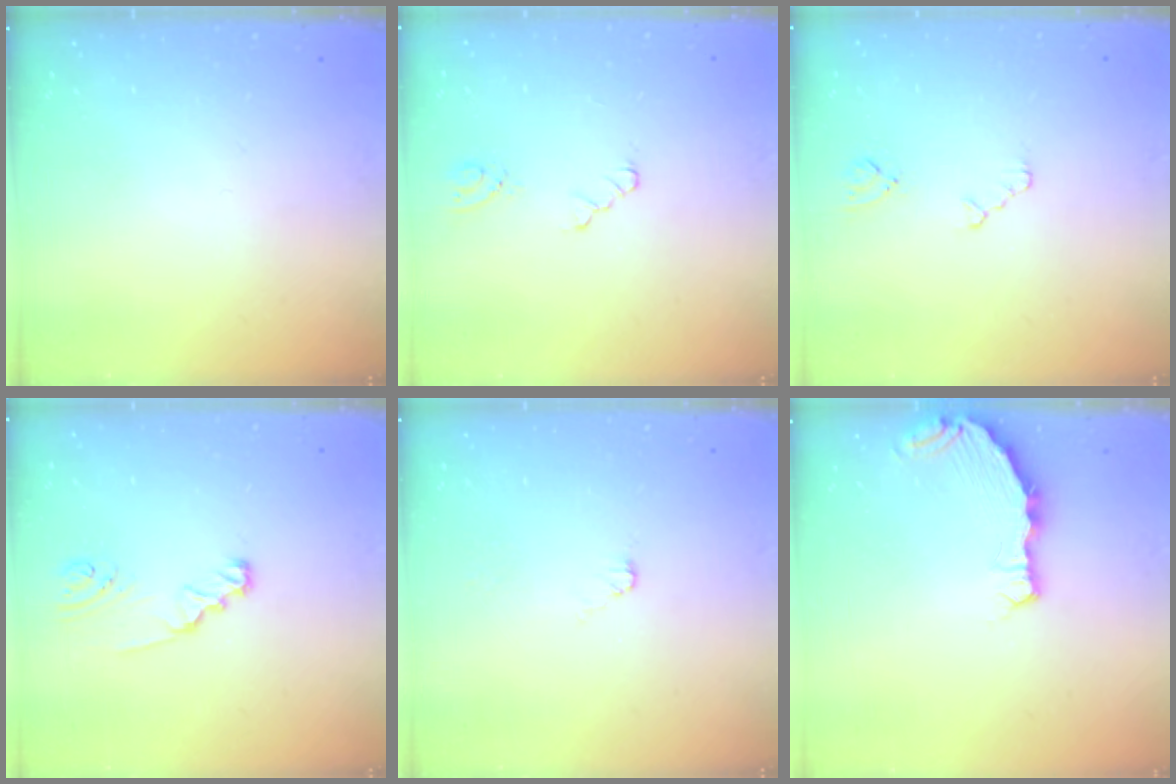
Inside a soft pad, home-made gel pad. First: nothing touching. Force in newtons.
{"total": 4.0, "press": 3.9, "slide": 0.6}
{"total": 2.9, "press": 2.9, "slide": 0.5}
{"total": 2.1, "press": 2.1, "slide": 0.3}
{"total": 2.5, "press": 2.5, "slide": 0.3}
{"total": 7.3, "press": 5.2, "slide": 5.2}